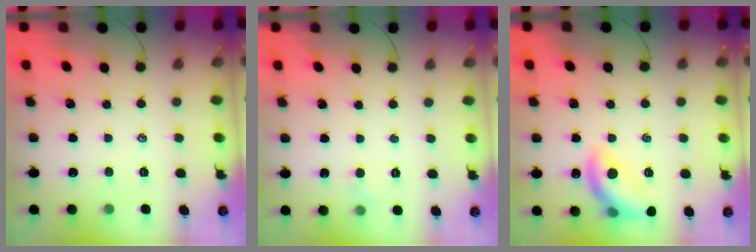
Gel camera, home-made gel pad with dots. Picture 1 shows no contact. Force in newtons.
{"total": 2.7, "press": 2.5, "slide": 0.9}
{"total": 13.7, "press": 13.5, "slide": 2.2}